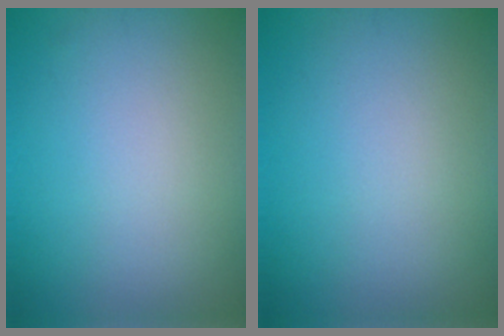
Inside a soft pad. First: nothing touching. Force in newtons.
{"total": 0.0}